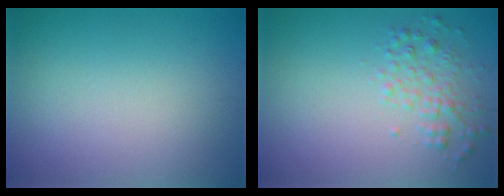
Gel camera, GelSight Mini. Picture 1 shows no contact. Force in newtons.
{"total": 2.2, "press": 2.2, "slide": 0.1}